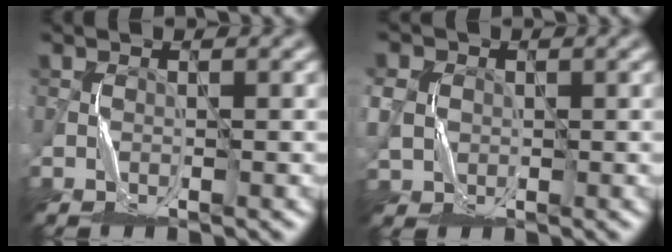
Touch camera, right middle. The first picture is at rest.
{"total": 3.5, "force": [0.2, 3.1, 1.7], "torque": [-0.048, 0.003, 0.002]}